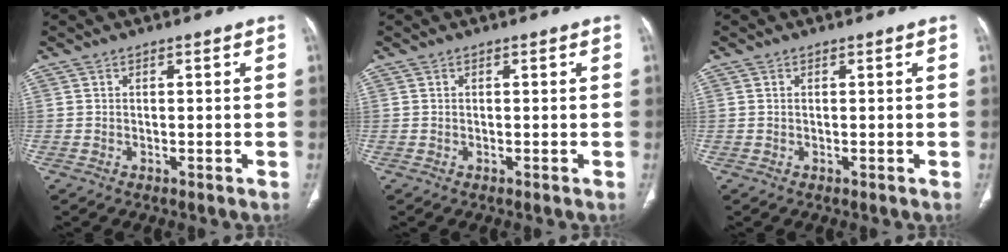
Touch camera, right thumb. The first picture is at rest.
{"total": 0.0}
{"total": 0.0}